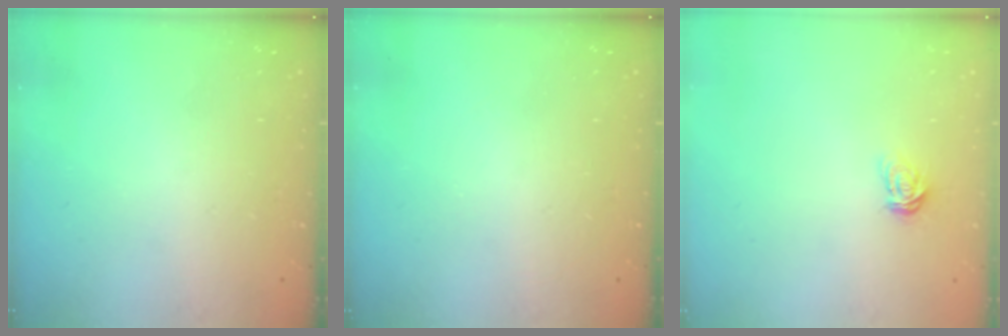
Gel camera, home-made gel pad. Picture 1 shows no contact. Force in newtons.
{"total": 0.0}
{"total": 4.2, "press": 4.2, "slide": 0.4}